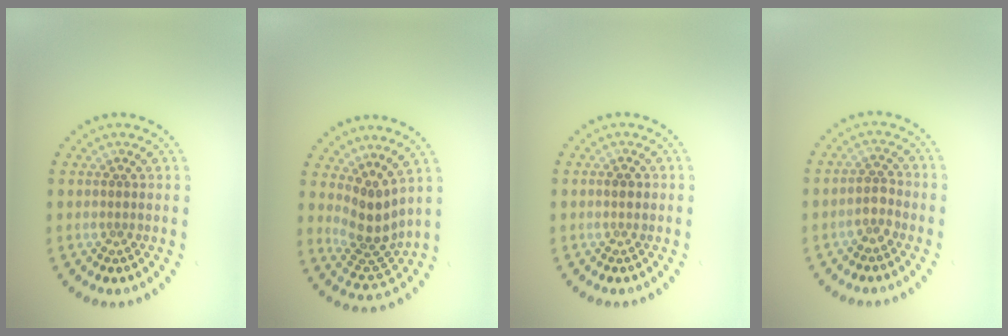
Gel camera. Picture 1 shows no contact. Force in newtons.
{"total": 3.7, "press": 2.8, "slide": 2.5}
{"total": 1.1, "press": 1.1, "slide": 0.0}
{"total": 1.6, "press": 1.4, "slide": 0.7}